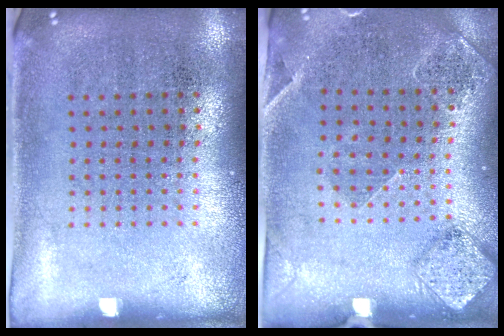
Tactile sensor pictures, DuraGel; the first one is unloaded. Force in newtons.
{"total": 1.5, "press": 1.5, "slide": 0.4}